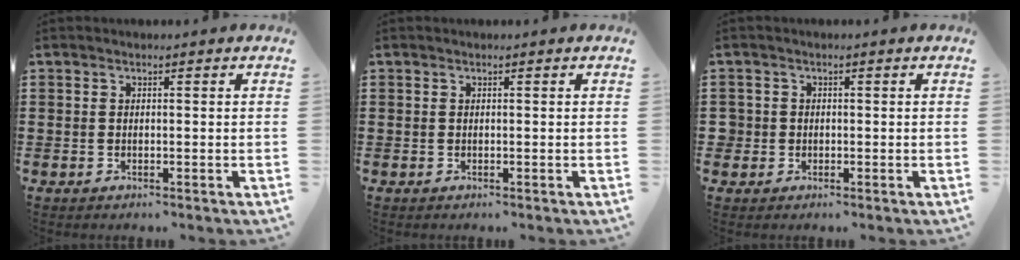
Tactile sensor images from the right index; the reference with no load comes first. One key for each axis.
{"total": 0.0}
{"total": 1.6, "fx": -0.2, "fy": 1.5, "fz": 0.3, "tx": -0.011, "ty": 0.005, "tz": -0.007}